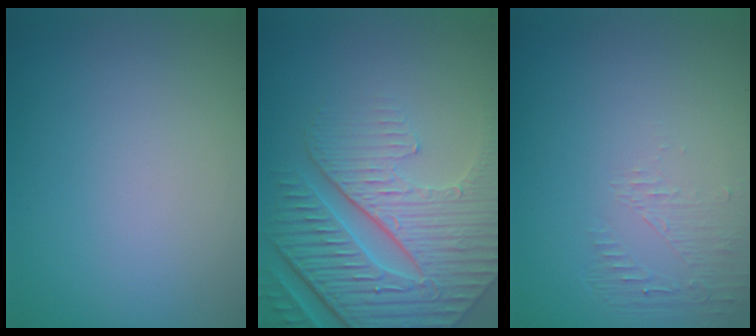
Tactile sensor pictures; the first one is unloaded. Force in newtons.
{"total": 8.2, "press": 6.3, "slide": 5.2}
{"total": 1.3, "press": 0.0, "slide": 1.3}